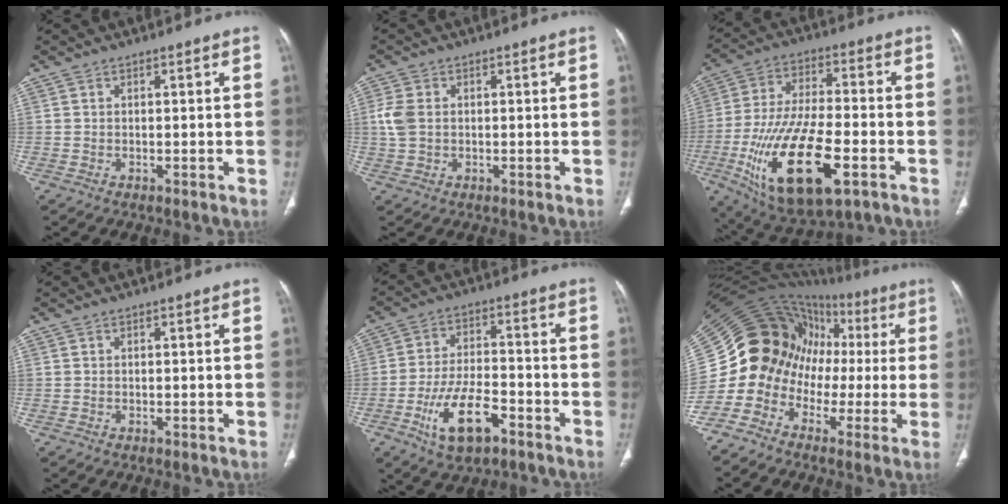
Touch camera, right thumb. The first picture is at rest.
{"total": 4.1, "force": [0.4, 3.0, 2.8], "torque": [-0.073, 0.005, 0.007]}
{"total": 22.5, "force": [-8.1, 9.2, 18.8], "torque": [-0.367, 0.010, -0.127]}
{"total": 0.0}
{"total": 12.1, "force": [-5.9, 5.6, 9.0], "torque": [-0.163, 0.027, -0.100]}
{"total": 17.5, "force": [-3.0, 15.3, 8.0], "torque": [-0.110, 0.095, -0.063]}